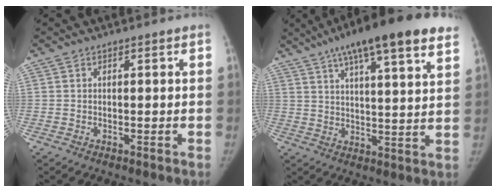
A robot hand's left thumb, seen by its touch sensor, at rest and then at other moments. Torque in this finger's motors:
{"motor_torque": [3.30, -1.74, 1.67, -1.09, 0.32]}